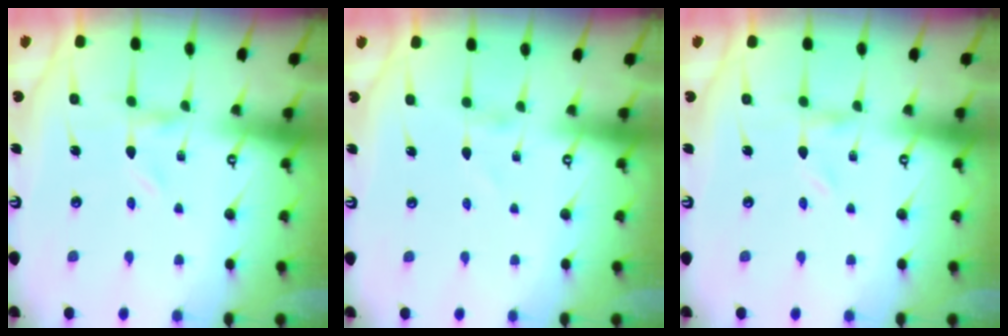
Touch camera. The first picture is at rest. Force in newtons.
{"total": 0.6, "press": 0.6, "slide": 0.1}
{"total": 0.0}